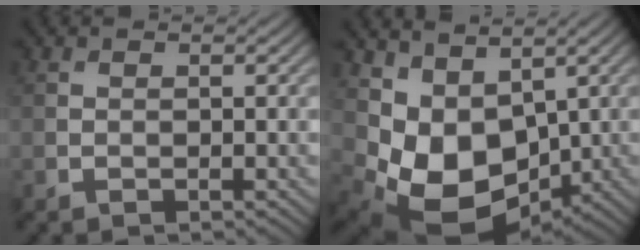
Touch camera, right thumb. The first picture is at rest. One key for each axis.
{"total": 8.4, "fx": 1.1, "fy": 6.3, "fz": 5.5, "tx": -0.120, "ty": -0.032, "tz": 0.028}